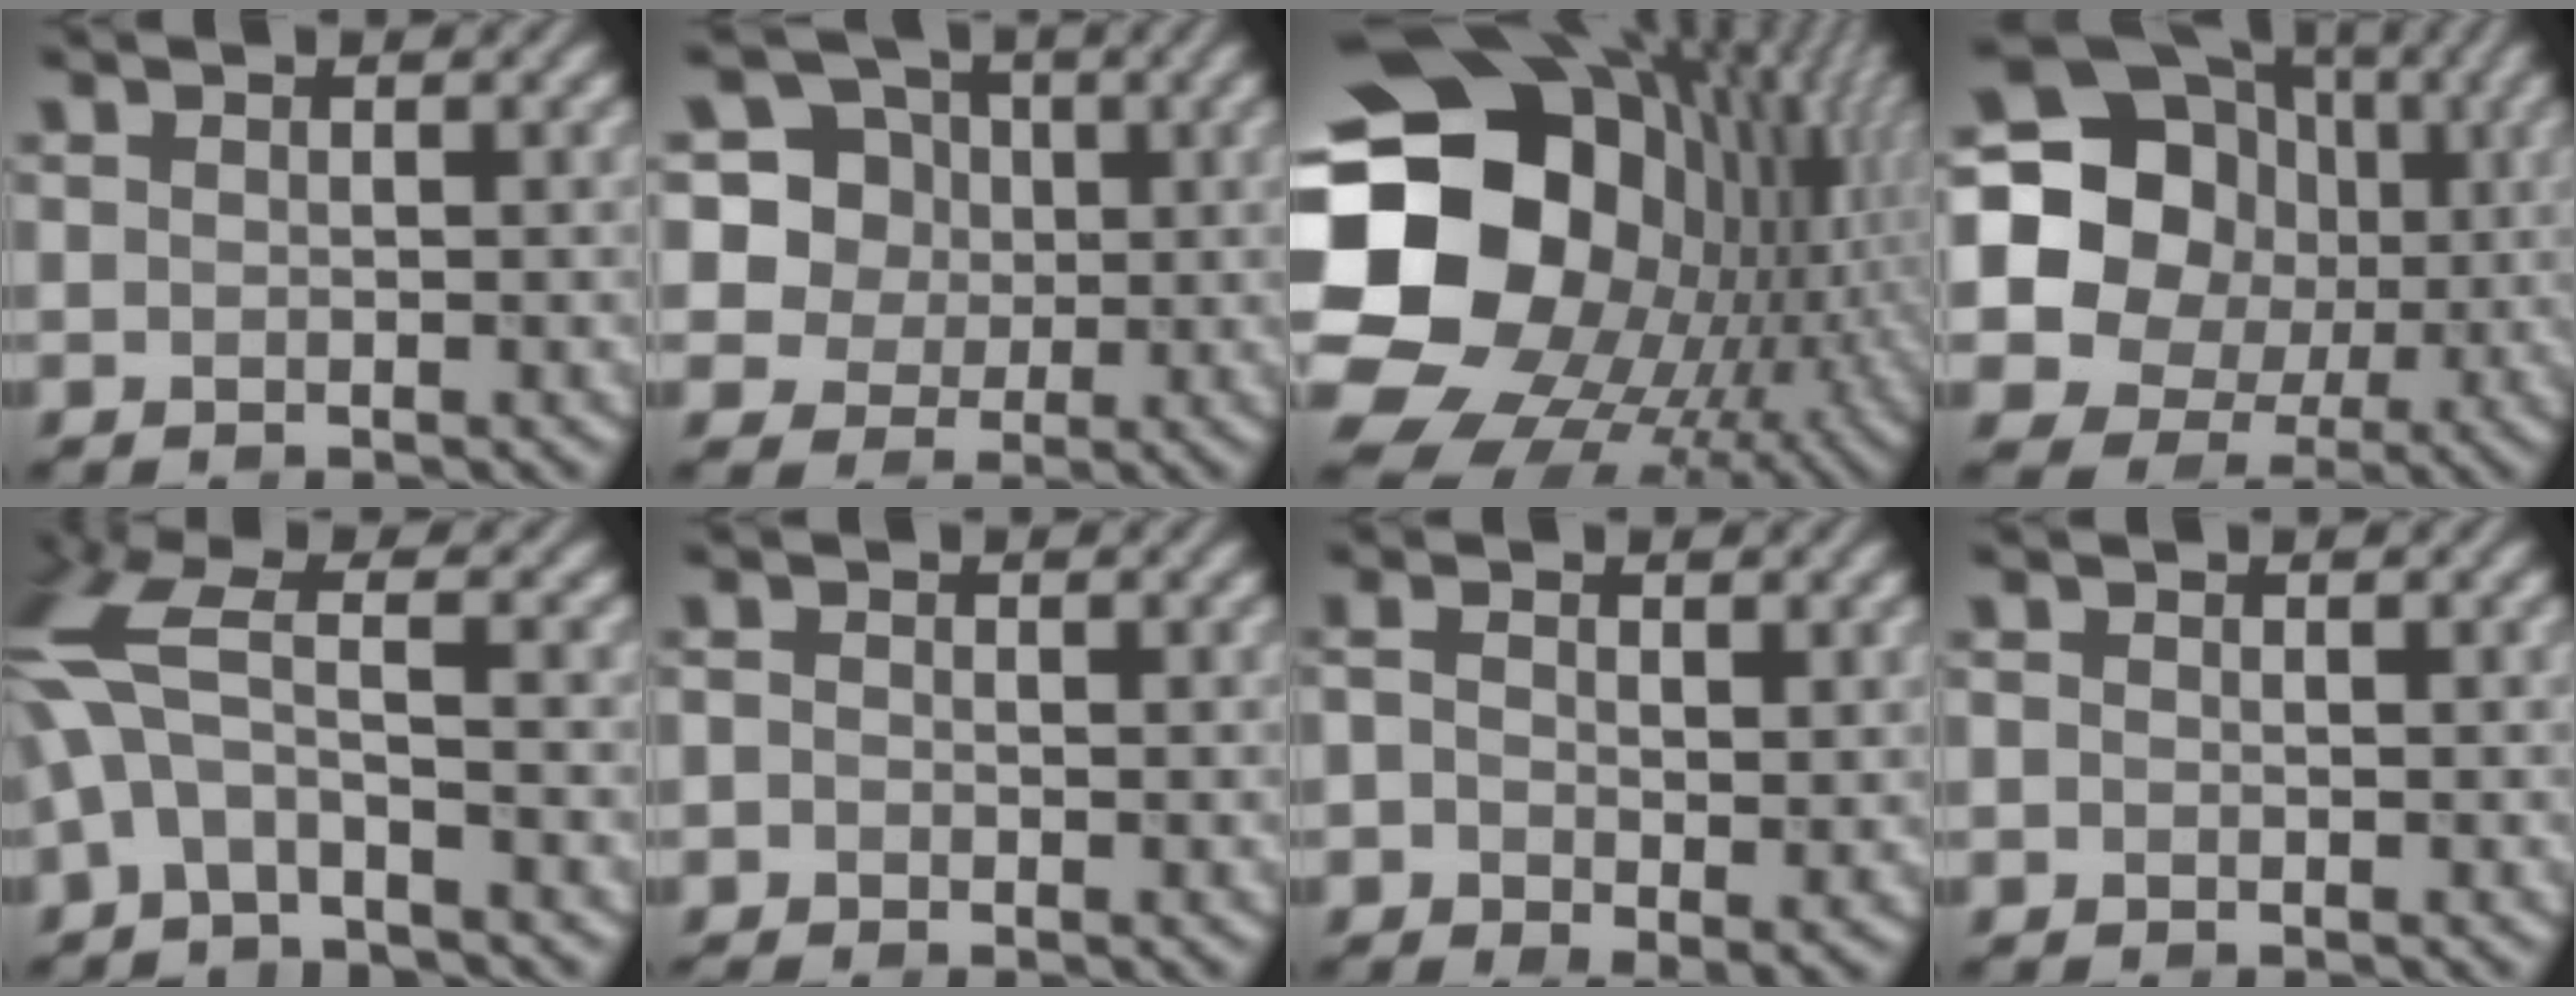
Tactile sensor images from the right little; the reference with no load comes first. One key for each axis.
{"total": 8.8, "fx": 2.7, "fy": 7.8, "fz": 2.8, "tx": -0.076, "ty": 0.022, "tz": 0.045}
{"total": 22.1, "fx": -1.6, "fy": 17.8, "fz": 13.0, "tx": -0.253, "ty": -0.021, "tz": -0.047}
{"total": 16.6, "fx": 2.2, "fy": 14.9, "fz": 7.0, "tx": -0.150, "ty": 0.026, "tz": 0.007}
{"total": 6.3, "fx": -0.4, "fy": 2.1, "fz": 5.9, "tx": -0.145, "ty": 0.013, "tz": -0.026}
{"total": 0.8, "fx": -0.4, "fy": 0.4, "fz": 0.5, "tx": -0.011, "ty": -0.002, "tz": -0.011}
{"total": 3.7, "fx": -0.4, "fy": 1.8, "fz": 3.2, "tx": -0.059, "ty": -0.007, "tz": -0.005}
{"total": 0.0}